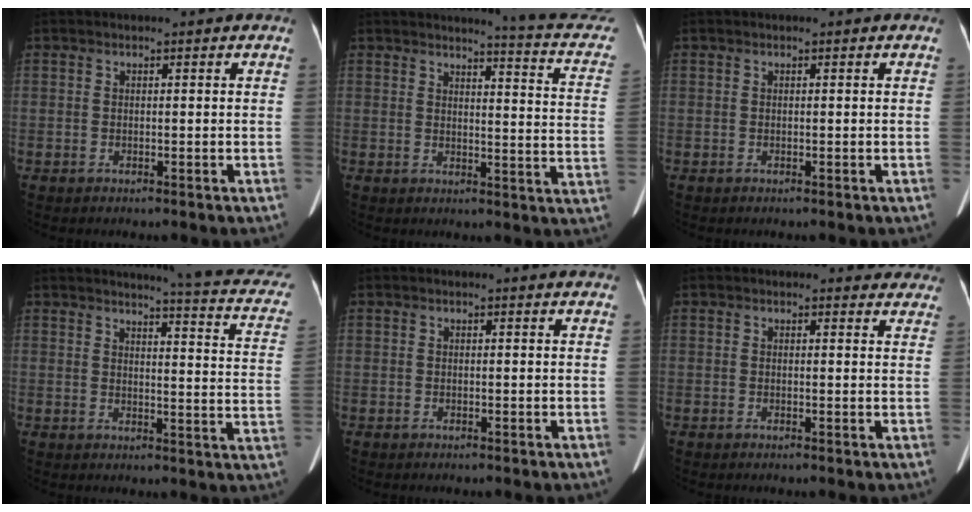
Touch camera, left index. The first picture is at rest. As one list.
[{"total": 11.7, "force": [11.1, -0.1, 3.9], "torque": [-0.041, -0.076, 0.097]}, {"total": 0.0}, {"total": 13.5, "force": [12.1, 0.7, 5.9], "torque": [-0.065, -0.062, 0.109]}, {"total": 1.7, "force": [1.7, -0.1, 0.3], "torque": [-0.013, -0.003, 0.011]}, {"total": 5.3, "force": [5.0, 1.8, 0.6], "torque": [0.016, -0.011, 0.030]}]